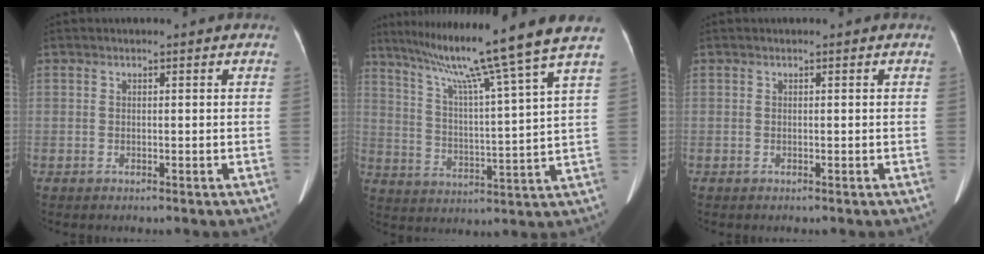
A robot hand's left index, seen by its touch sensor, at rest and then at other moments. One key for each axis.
{"total": 17.2, "fx": 13.5, "fy": -3.1, "fz": 10.1, "tx": -0.164, "ty": -0.019, "tz": 0.202}
{"total": 0.0}